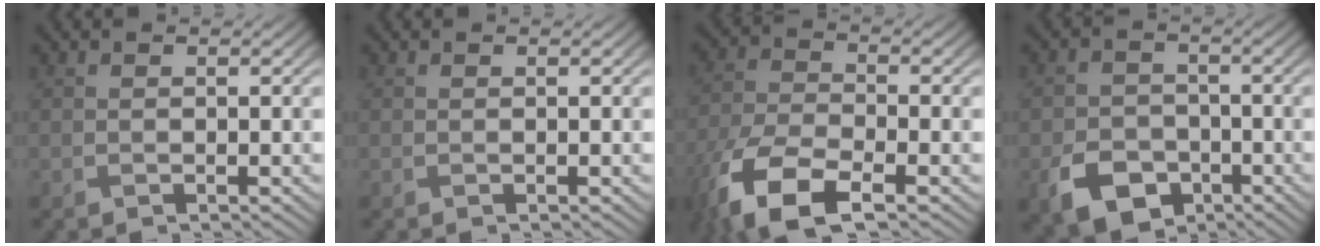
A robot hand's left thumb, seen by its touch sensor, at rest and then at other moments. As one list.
[{"total": 0.0}, {"total": 10.0, "force": [-6.2, 3.8, 6.8], "torque": [-0.152, -0.019, -0.132]}, {"total": 6.8, "force": [-3.5, 4.7, 3.4], "torque": [-0.072, -0.011, -0.064]}]